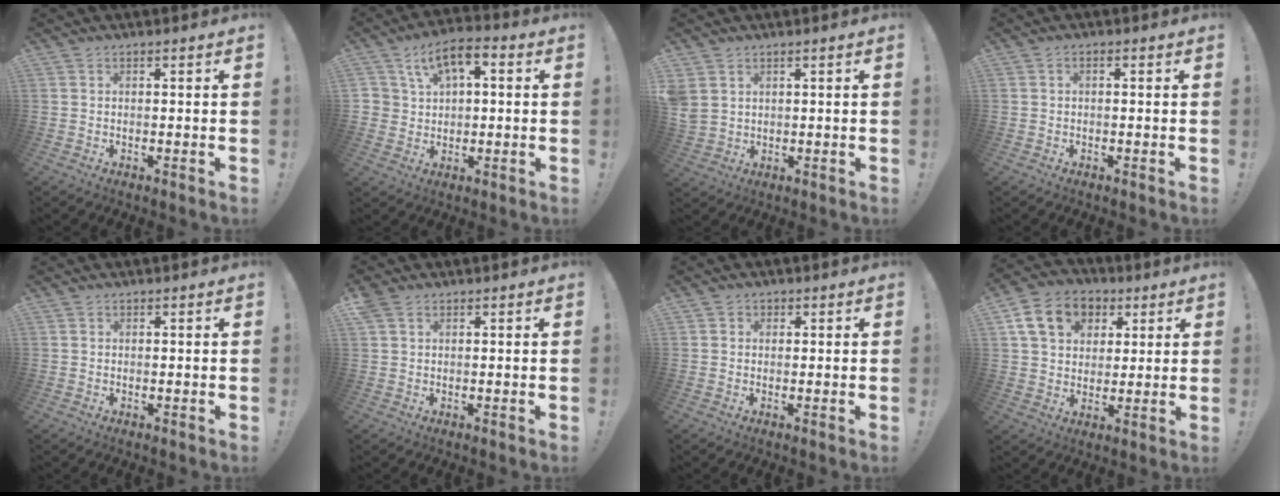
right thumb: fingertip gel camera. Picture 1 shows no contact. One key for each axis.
{"total": 8.7, "fx": 3.2, "fy": 6.0, "fz": 5.4, "tx": -0.086, "ty": -0.005, "tz": 0.061}
{"total": 3.7, "fx": 1.7, "fy": 2.9, "fz": 1.5, "tx": -0.043, "ty": -0.004, "tz": 0.038}
{"total": 1.1, "fx": -0.7, "fy": 0.5, "fz": 0.7, "tx": -0.015, "ty": 0.005, "tz": -0.011}
{"total": 0.7, "fx": 0.1, "fy": 0.7, "fz": -0.1, "tx": 0.004, "ty": 0.001, "tz": 0.001}
{"total": 2.8, "fx": 1.6, "fy": 1.8, "fz": 1.3, "tx": -0.028, "ty": 0.001, "tz": 0.032}
{"total": 1.4, "fx": 0.3, "fy": 1.3, "fz": 0.4, "tx": 0.000, "ty": 0.000, "tz": 0.004}
{"total": 14.9, "fx": 5.8, "fy": 11.4, "fz": 7.6, "tx": -0.109, "ty": -0.015, "tz": 0.114}